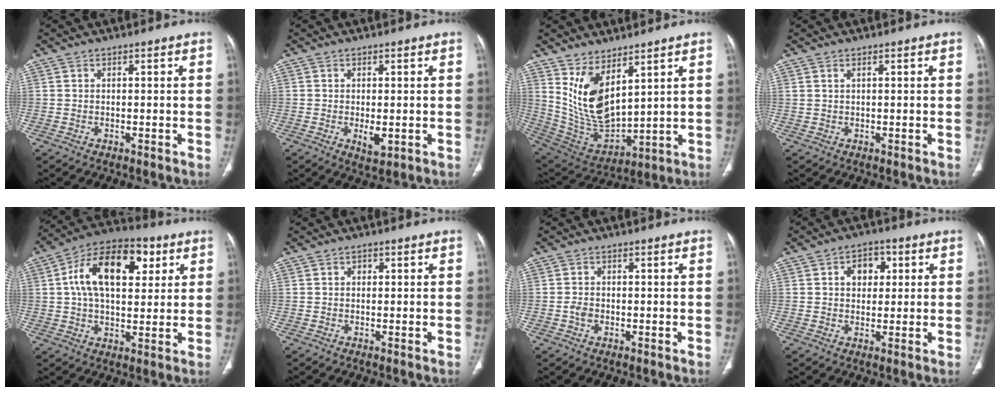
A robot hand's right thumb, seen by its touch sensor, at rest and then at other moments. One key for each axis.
{"total": 3.4, "fx": -0.7, "fy": 1.6, "fz": 2.9, "tx": -0.046, "ty": -0.007, "tz": -0.007}
{"total": 13.7, "fx": 6.3, "fy": 6.6, "fz": 10.3, "tx": -0.180, "ty": -0.043, "tz": 0.152}
{"total": 0.6, "fx": 0.4, "fy": 0.2, "fz": 0.4, "tx": -0.011, "ty": 0.004, "tz": 0.010}
{"total": 17.9, "fx": 5.0, "fy": 10.3, "fz": 13.7, "tx": -0.200, "ty": 0.012, "tz": 0.073}
{"total": 0.9, "fx": 0.2, "fy": 0.8, "fz": 0.4, "tx": -0.003, "ty": 0.002, "tz": 0.000}
{"total": 2.0, "fx": -0.6, "fy": 1.4, "fz": 1.2, "tx": -0.022, "ty": 0.004, "tz": -0.013}
{"total": 5.8, "fx": 1.5, "fy": 4.3, "fz": 3.5, "tx": -0.022, "ty": 0.003, "tz": 0.018}